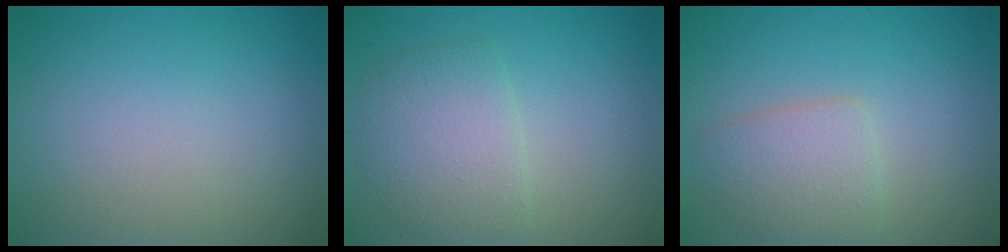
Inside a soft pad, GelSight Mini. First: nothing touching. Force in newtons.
{"total": 3.9, "press": 3.9, "slide": 0.1}
{"total": 2.9, "press": 2.9, "slide": 0.2}